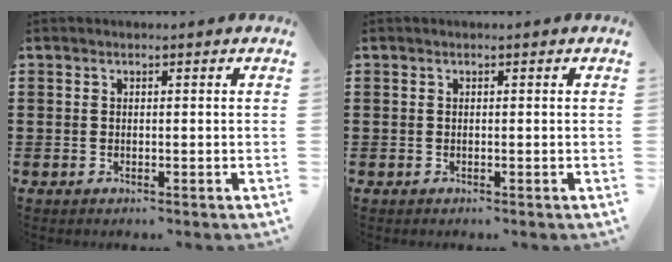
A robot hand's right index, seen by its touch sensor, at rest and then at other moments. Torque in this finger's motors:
{"motor_torque": [0.05, 0.05, 0.00, 0.00]}